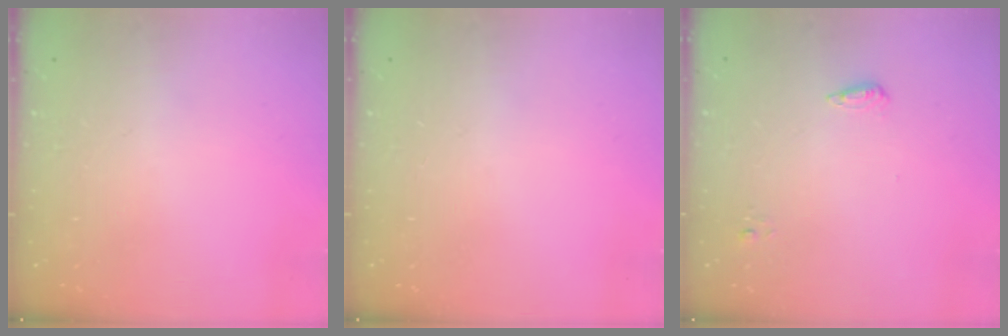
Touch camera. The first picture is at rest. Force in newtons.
{"total": 0.0}
{"total": 5.2, "press": 5.1, "slide": 1.0}